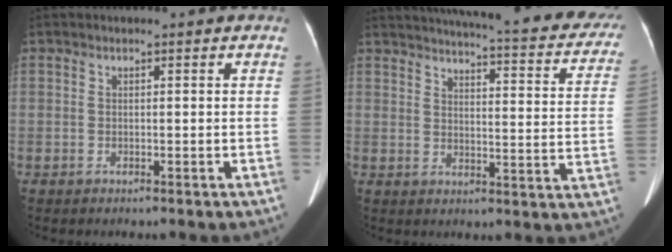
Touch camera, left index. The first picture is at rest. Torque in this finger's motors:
{"motor_torque": [0.82, -1.32, 0.44, 0.10]}